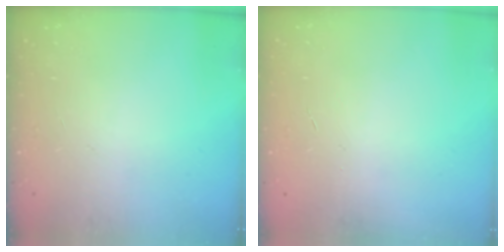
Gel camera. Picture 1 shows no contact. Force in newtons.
{"total": 0.0}